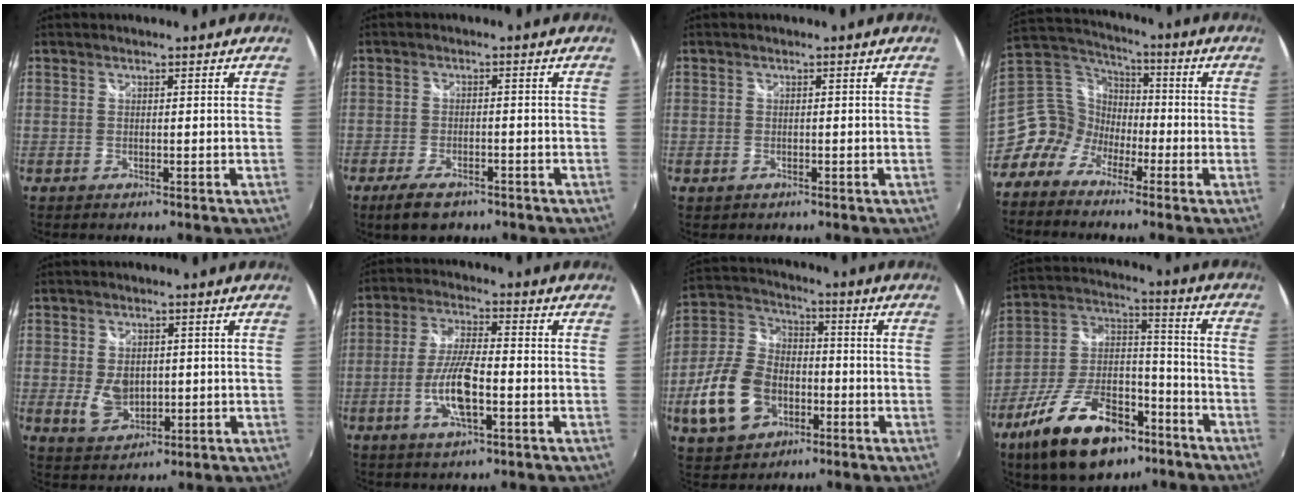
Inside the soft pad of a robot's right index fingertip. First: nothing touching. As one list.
[{"total": 6.6, "force": [-4.8, 2.8, 3.5], "torque": [-0.089, -0.009, -0.081]}, {"total": 1.3, "force": [-0.5, 1.1, 0.3], "torque": [-0.010, 0.001, -0.006]}, {"total": 9.7, "force": [-5.9, 7.3, 2.5], "torque": [-0.062, 0.036, -0.137]}, {"total": 6.2, "force": [-0.3, 4.4, 4.4], "torque": [-0.085, -0.005, 0.003]}, {"total": 9.5, "force": [-3.0, 2.3, 8.8], "torque": [-0.178, -0.003, -0.060]}, {"total": 14.6, "force": [-5.0, 9.9, 9.5], "torque": [-0.229, 0.012, -0.080]}, {"total": 22.2, "force": [-13.5, 10.8, 13.9], "torque": [-0.264, 0.006, -0.219]}]